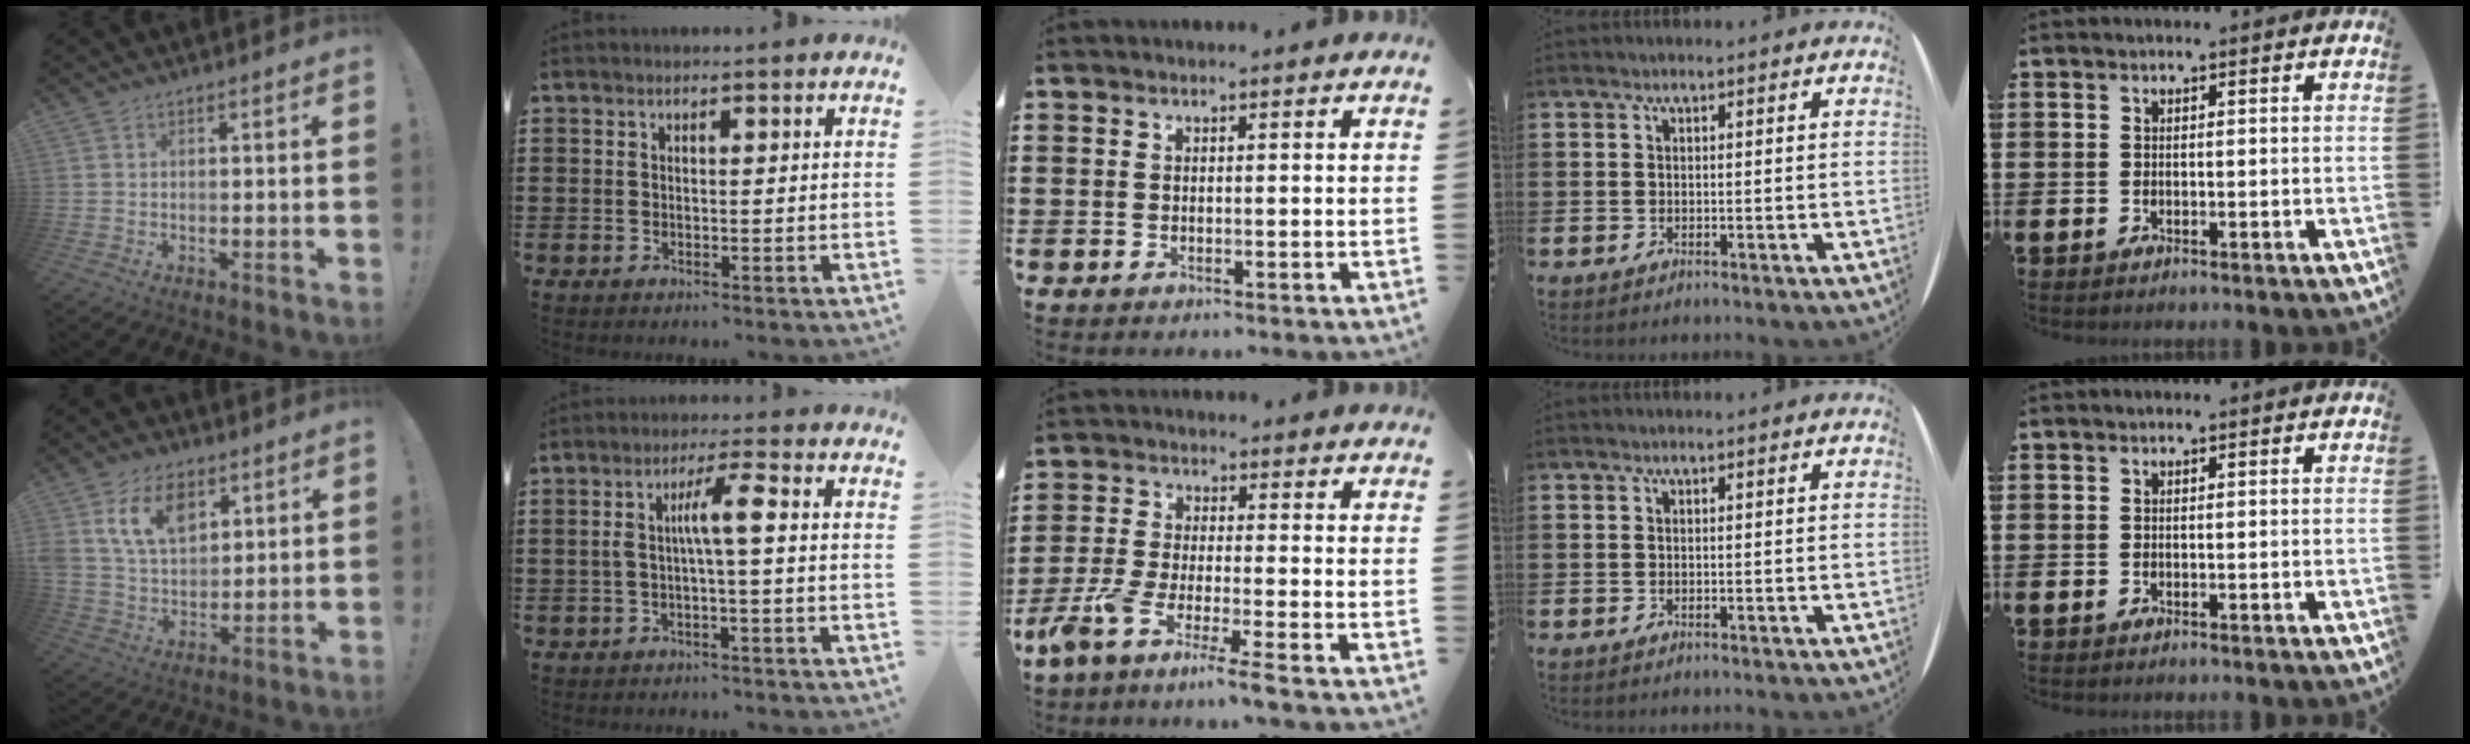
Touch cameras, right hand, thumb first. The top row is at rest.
{"thumb": {"total": 13.5, "force": [6.6, 8.9, 7.7], "torque": [-0.134, -0.016, 0.128]}, "index": {"total": 4.9, "force": [-0.1, 0.4, 4.9], "torque": [-0.095, 0.007, -0.009]}, "middle": {"total": 6.3, "force": [-5.2, -0.6, 3.5], "torque": [-0.088, -0.020, -0.107]}}